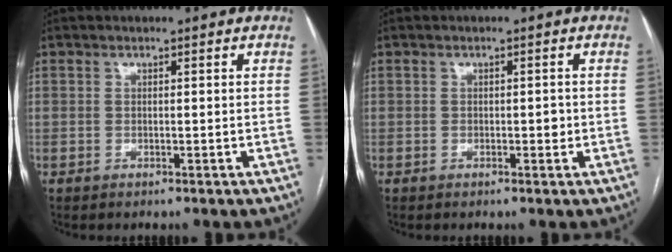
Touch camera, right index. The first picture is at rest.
{"total": 1.4, "force": [-0.2, 0.8, 1.2], "torque": [-0.016, 0.001, -0.003]}